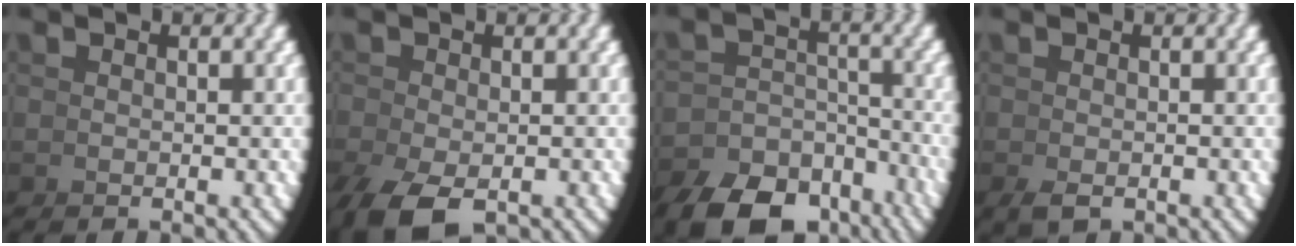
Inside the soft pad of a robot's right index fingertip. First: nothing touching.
{"total": 3.1, "force": [-2.1, 1.1, 1.9], "torque": [-0.047, -0.030, -0.015]}
{"total": 7.6, "force": [-6.0, 3.1, 3.4], "torque": [-0.036, -0.021, -0.088]}
{"total": 1.1, "force": [-0.8, 0.5, 0.5], "torque": [-0.015, -0.012, -0.004]}